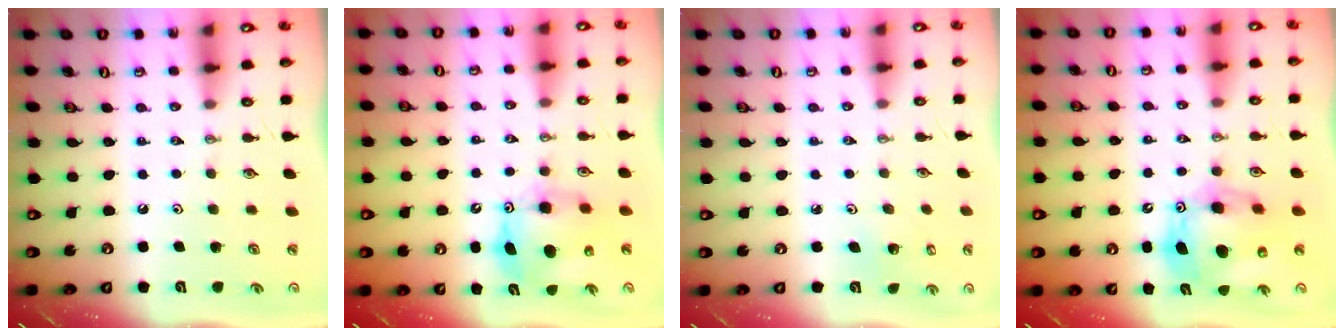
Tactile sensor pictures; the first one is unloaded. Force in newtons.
{"total": 9.9, "press": 9.8, "slide": 0.5}
{"total": 1.7, "press": 1.7, "slide": 0.1}
{"total": 14.1, "press": 14.0, "slide": 1.8}